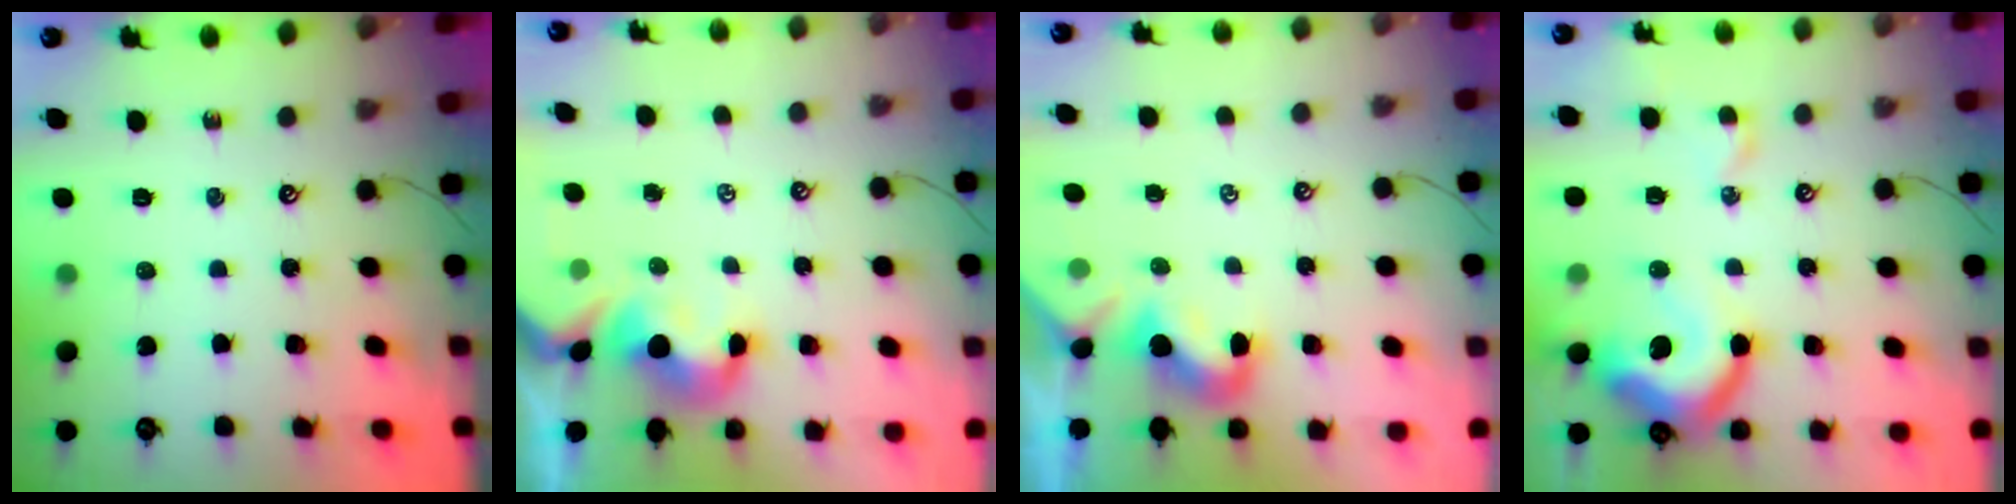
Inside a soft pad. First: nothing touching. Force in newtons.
{"total": 3.0, "press": 2.8, "slide": 1.0}
{"total": 0.5, "press": 0.4, "slide": 0.4}
{"total": 13.5, "press": 13.3, "slide": 2.0}